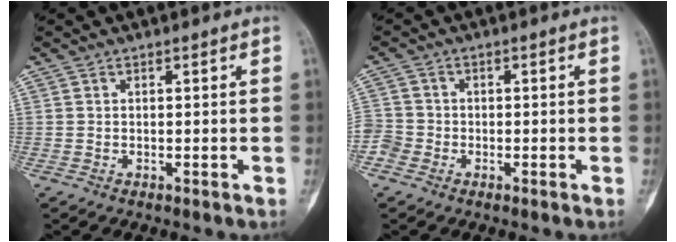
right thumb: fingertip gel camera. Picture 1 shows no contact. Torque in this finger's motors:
{"motor_torque": [0.18, 0.94, 0.02, -0.16, 0.10]}